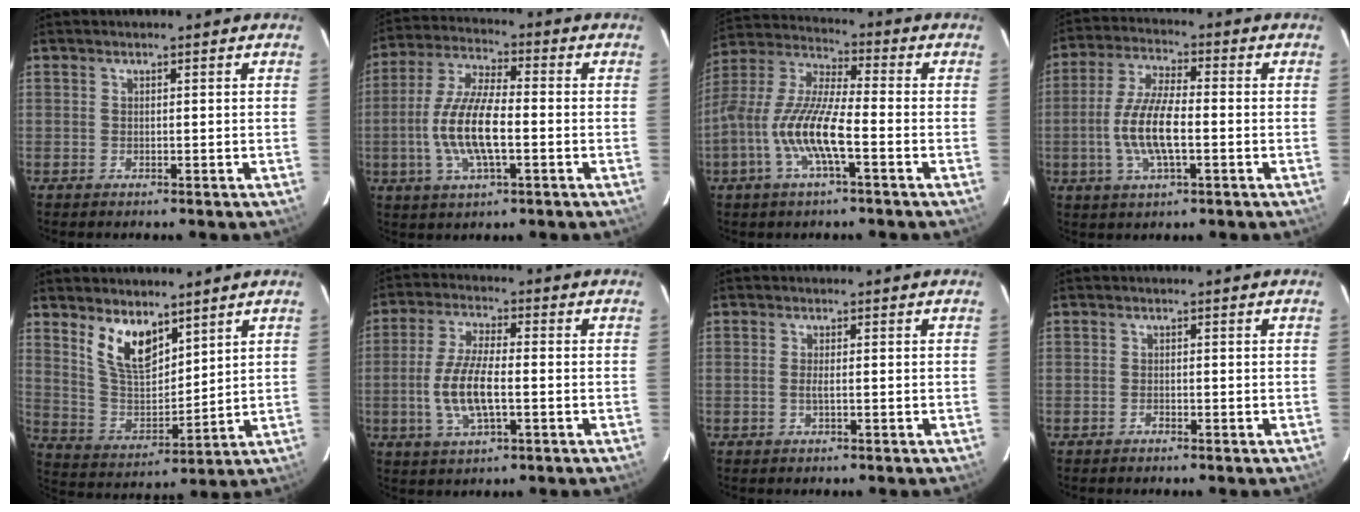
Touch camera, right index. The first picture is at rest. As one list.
[{"total": 12.7, "force": [-2.6, 4.0, 11.8], "torque": [-0.245, -0.002, -0.052]}, {"total": 13.6, "force": [-4.5, 3.0, 12.4], "torque": [-0.254, -0.005, -0.091]}, {"total": 10.7, "force": [-2.3, 3.2, 10.0], "torque": [-0.205, 0.000, -0.045]}, {"total": 10.6, "force": [6.8, 4.8, 6.6], "torque": [-0.125, -0.002, 0.142]}, {"total": 10.0, "force": [-1.9, 3.4, 9.2], "torque": [-0.188, -0.003, -0.036]}, {"total": 1.3, "force": [-0.3, 0.0, 1.3], "torque": [-0.025, 0.000, -0.007]}, {"total": 0.7, "force": [-0.6, 0.3, 0.2], "torque": [-0.005, 0.001, -0.012]}]